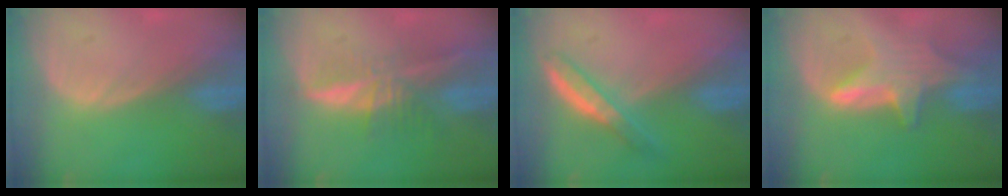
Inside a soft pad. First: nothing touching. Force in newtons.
{"total": 6.4, "press": 5.7, "slide": 3.1}
{"total": 5.1, "press": 4.6, "slide": 2.2}
{"total": 6.7, "press": 6.2, "slide": 2.3}